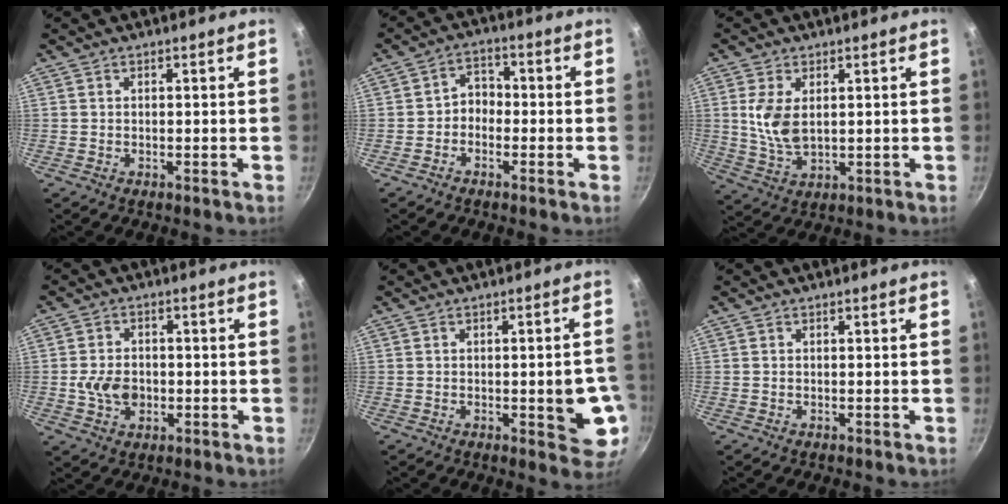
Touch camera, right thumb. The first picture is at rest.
{"total": 3.9, "force": [-1.4, 3.1, 2.0], "torque": [-0.008, 0.026, -0.032]}
{"total": 7.5, "force": [1.5, 4.2, 6.0], "torque": [-0.120, -0.014, 0.035]}
{"total": 6.6, "force": [-1.0, 4.9, 4.2], "torque": [-0.061, 0.007, -0.017]}
{"total": 8.7, "force": [-1.5, 3.1, 8.0], "torque": [-0.079, 0.002, -0.015]}
{"total": 0.0}